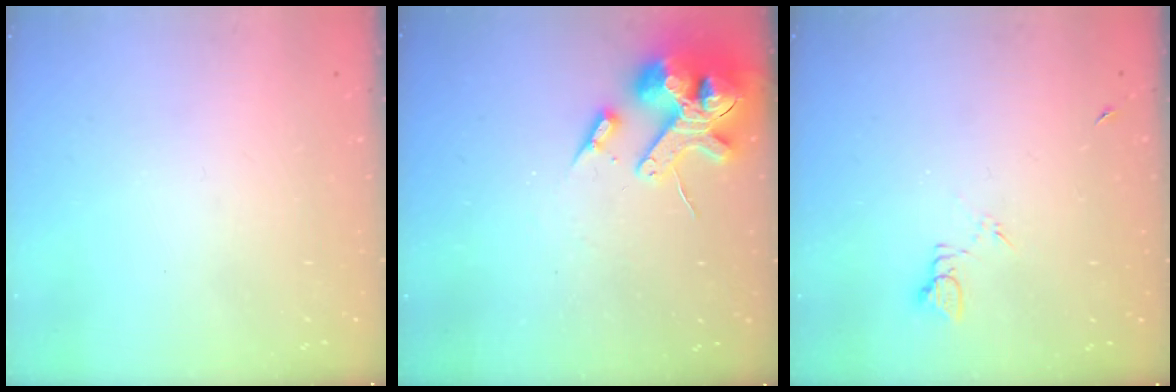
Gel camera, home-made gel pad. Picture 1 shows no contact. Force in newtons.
{"total": 14.6, "press": 14.4, "slide": 2.3}
{"total": 4.5, "press": 4.4, "slide": 0.6}